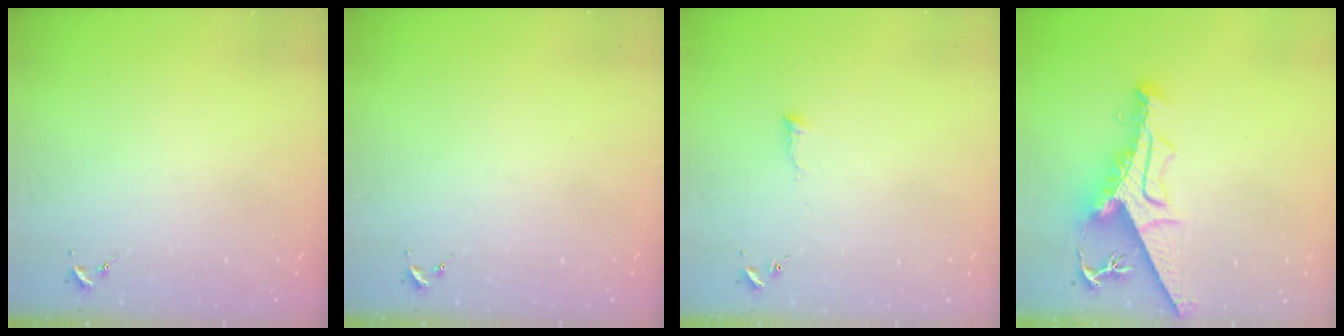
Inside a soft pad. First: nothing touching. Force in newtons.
{"total": 0.0}
{"total": 5.6, "press": 5.6, "slide": 0.5}
{"total": 17.2, "press": 17.1, "slide": 1.8}